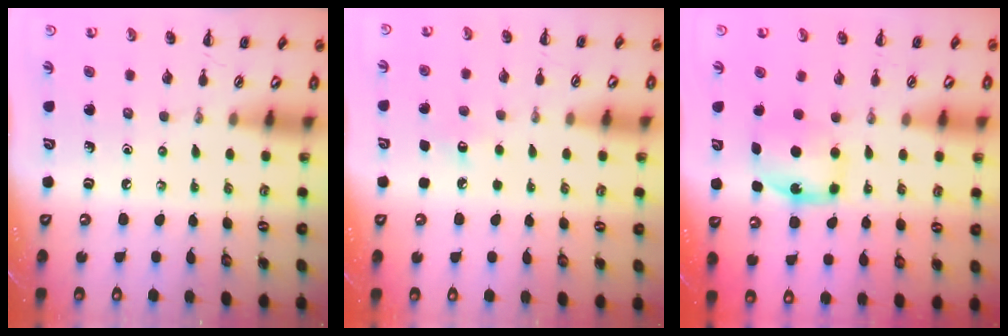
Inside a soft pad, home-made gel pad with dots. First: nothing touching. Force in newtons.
{"total": 5.6, "press": 5.5, "slide": 1.2}
{"total": 6.2, "press": 6.2, "slide": 0.8}